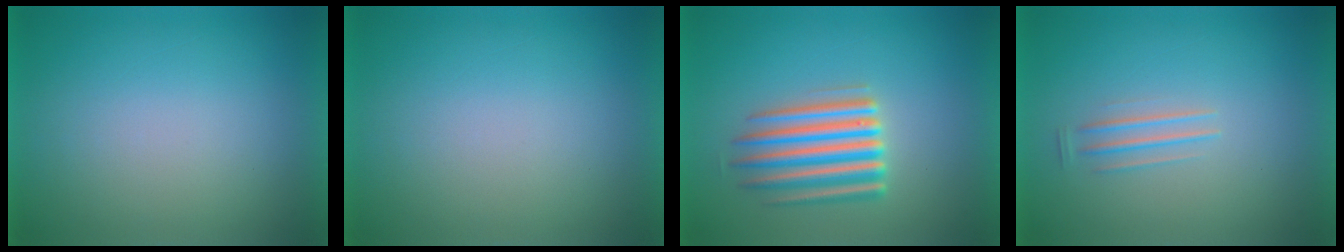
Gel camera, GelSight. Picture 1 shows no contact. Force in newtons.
{"total": 1.2}
{"total": 5.8}
{"total": 1.4}